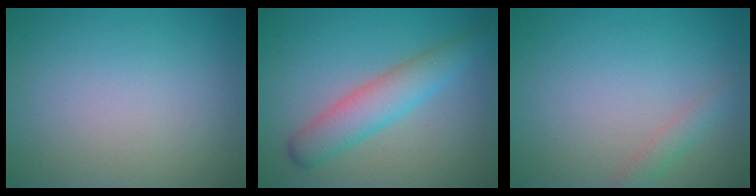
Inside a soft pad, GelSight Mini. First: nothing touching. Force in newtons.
{"total": 4.2, "press": 4.2, "slide": 0.2}
{"total": 1.3, "press": 1.3, "slide": 0.1}